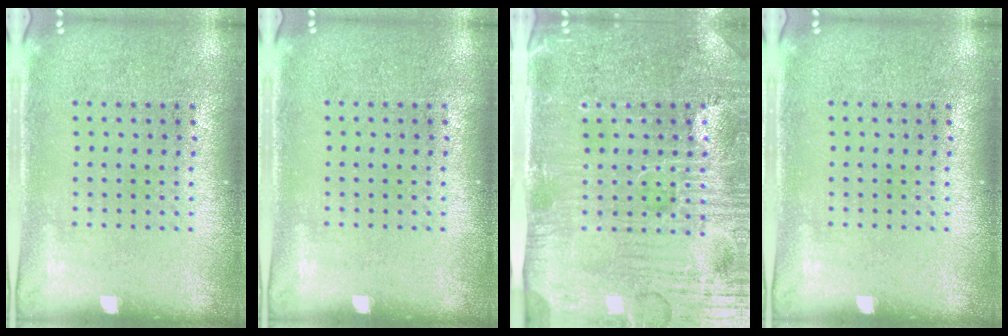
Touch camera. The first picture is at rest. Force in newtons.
{"total": 0.0}
{"total": 5.0, "press": 4.7, "slide": 1.8}
{"total": 0.0}